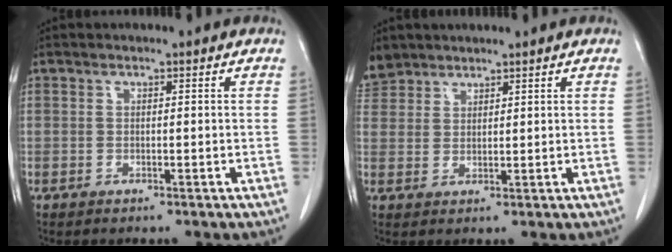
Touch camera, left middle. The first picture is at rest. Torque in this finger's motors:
{"motor_torque": [0.38, -0.39, 0.45, 0.09]}